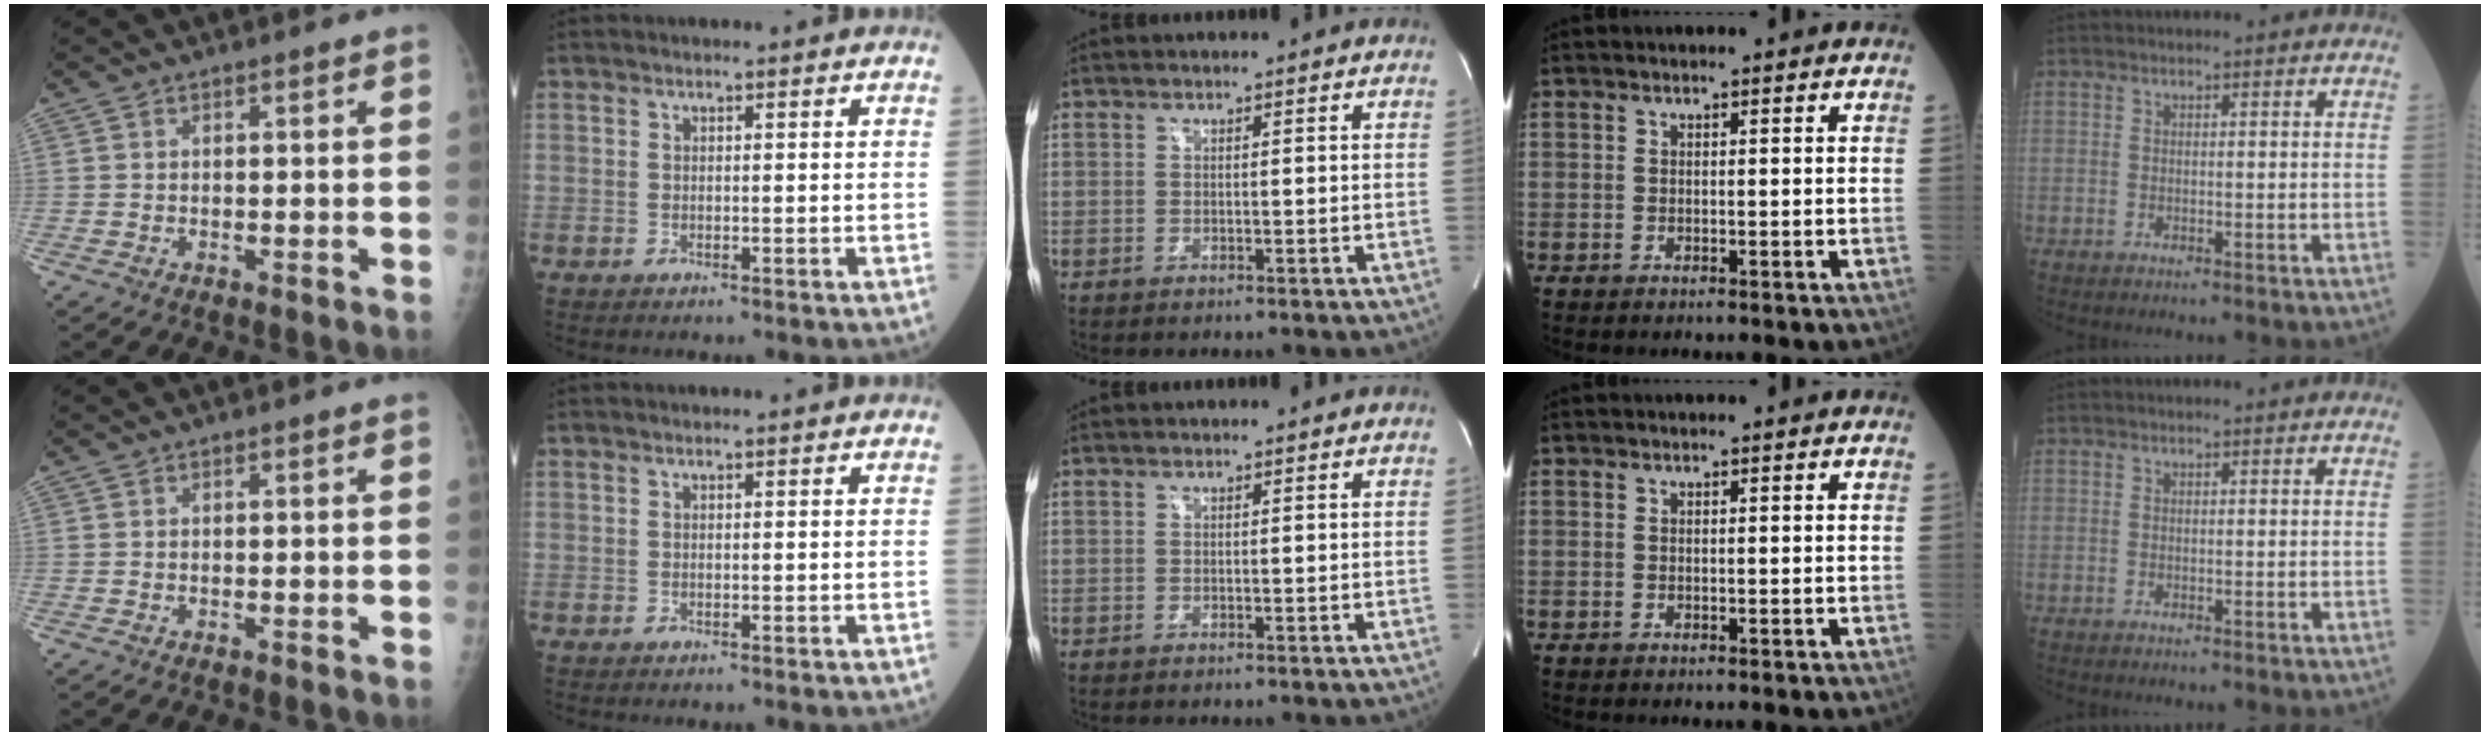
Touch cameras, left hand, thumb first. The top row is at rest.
{}